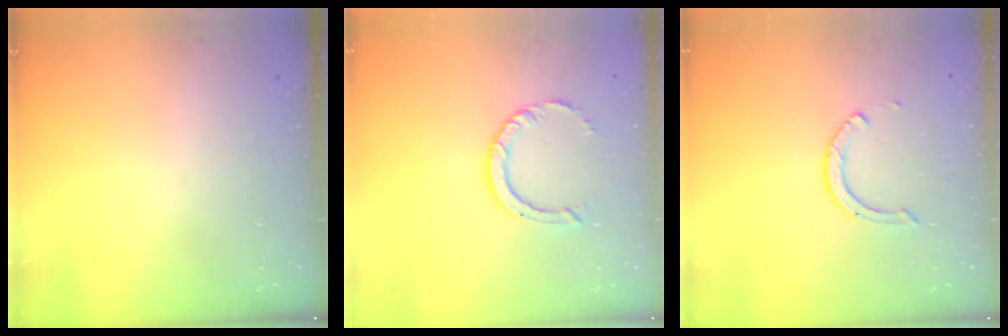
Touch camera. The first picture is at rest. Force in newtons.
{"total": 7.2, "press": 7.2, "slide": 0.5}
{"total": 6.0, "press": 6.0, "slide": 0.5}